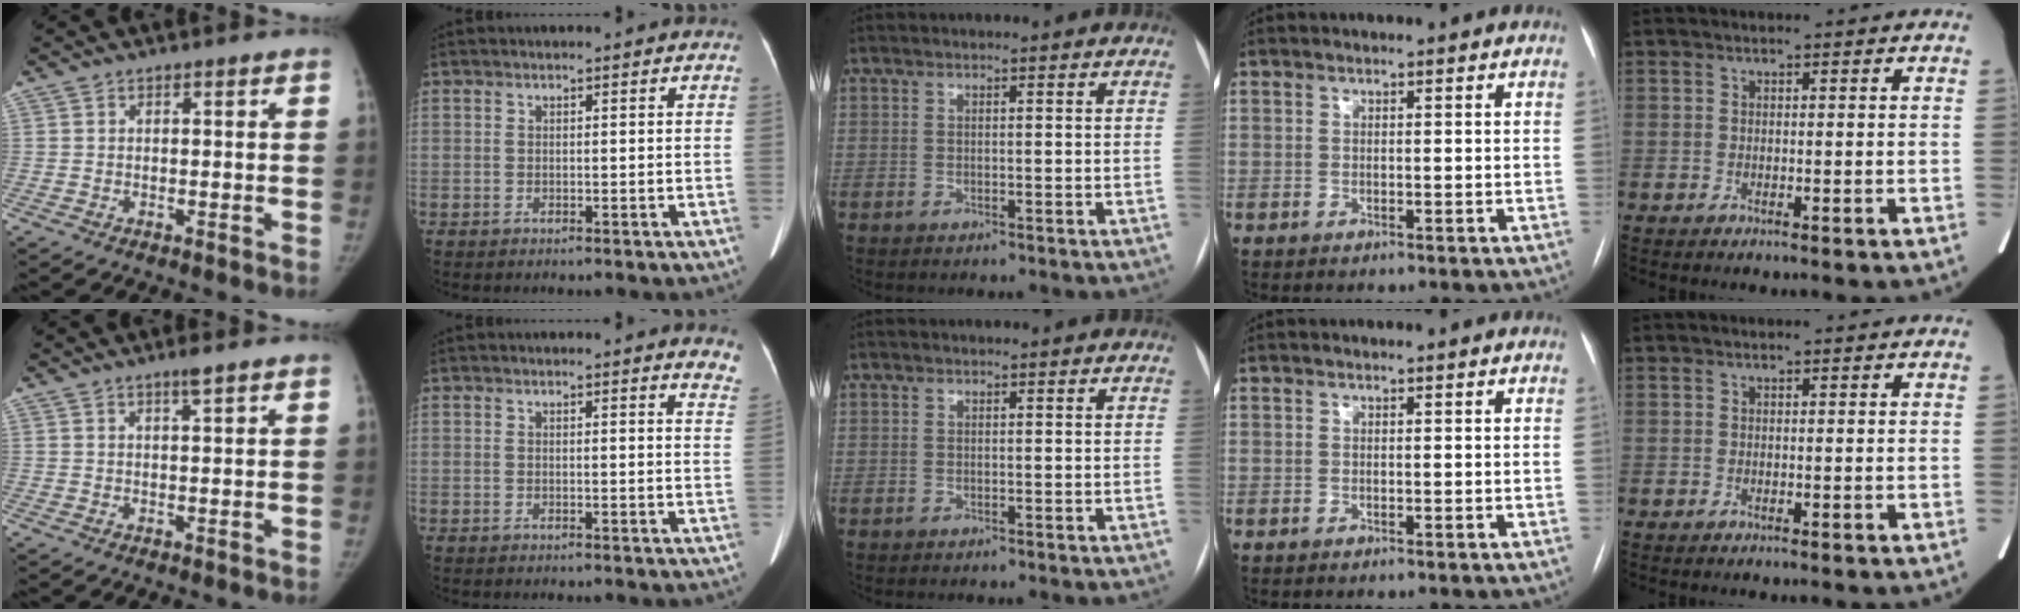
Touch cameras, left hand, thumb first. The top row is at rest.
{"thumb": {"total": 1.7, "force": [1.2, 0.0, 1.3], "torque": [-0.023, -0.006, 0.021]}, "index": {"total": 5.0, "force": [4.8, 0.7, 1.2], "torque": [0.007, -0.021, 0.024]}}